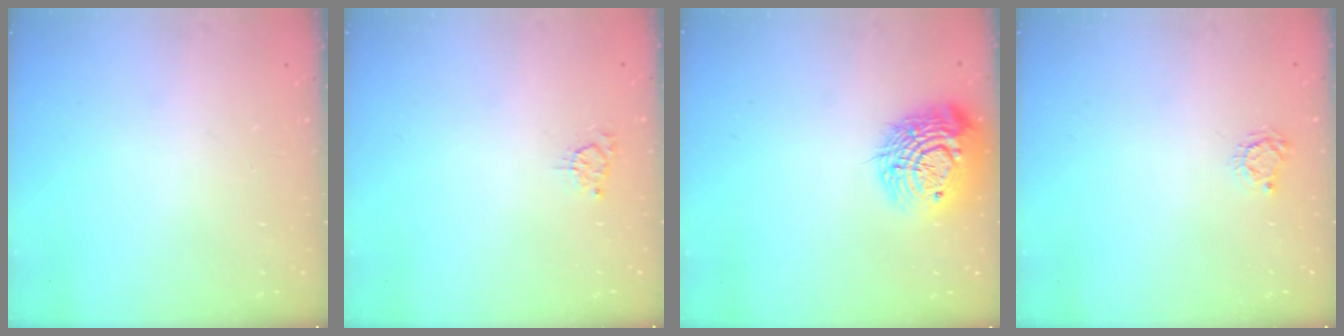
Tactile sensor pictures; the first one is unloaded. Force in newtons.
{"total": 2.5, "press": 2.5, "slide": 0.3}
{"total": 15.9, "press": 15.9, "slide": 1.0}
{"total": 3.4, "press": 3.4, "slide": 0.4}